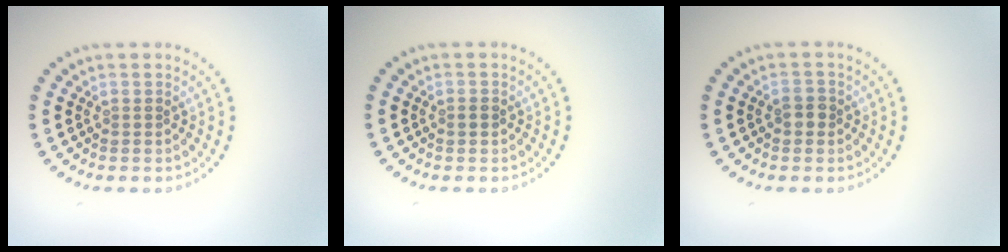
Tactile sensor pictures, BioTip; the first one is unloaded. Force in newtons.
{"total": 0.9, "press": 0.9, "slide": 0.0}
{"total": 1.3, "press": 1.3, "slide": 0.3}